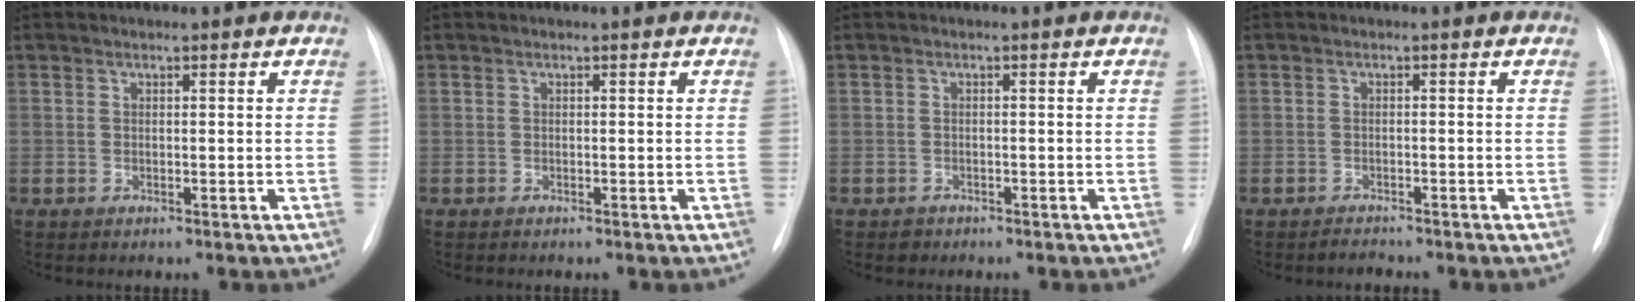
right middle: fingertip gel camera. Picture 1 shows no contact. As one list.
[{"total": 0.0}, {"total": 1.2, "force": [-0.9, 0.9, -0.1], "torque": [0.000, 0.003, -0.014]}, {"total": 1.2, "force": [-1.2, 0.3, 0.0], "torque": [-0.002, -0.003, -0.017]}]